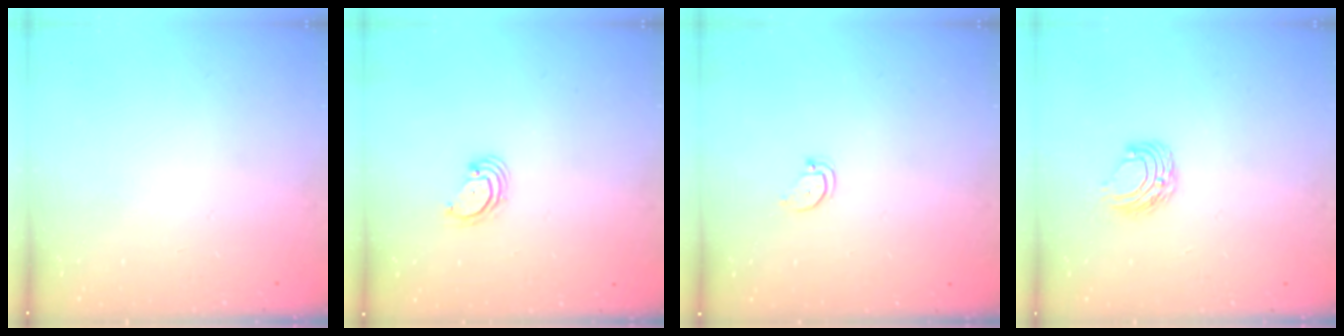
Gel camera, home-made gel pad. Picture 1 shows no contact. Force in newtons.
{"total": 3.0, "press": 3.0, "slide": 0.3}
{"total": 2.4, "press": 2.4, "slide": 0.2}
{"total": 6.7, "press": 6.7, "slide": 0.5}